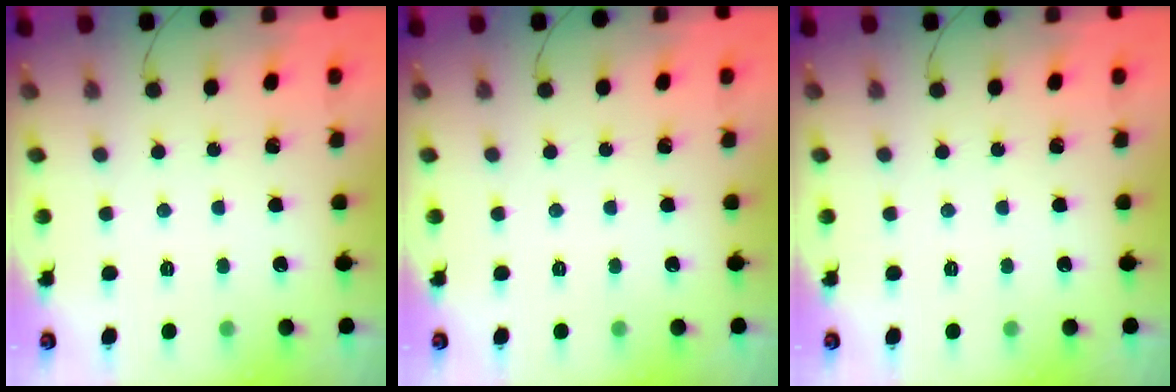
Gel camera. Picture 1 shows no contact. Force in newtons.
{"total": 0.0}
{"total": 0.0}